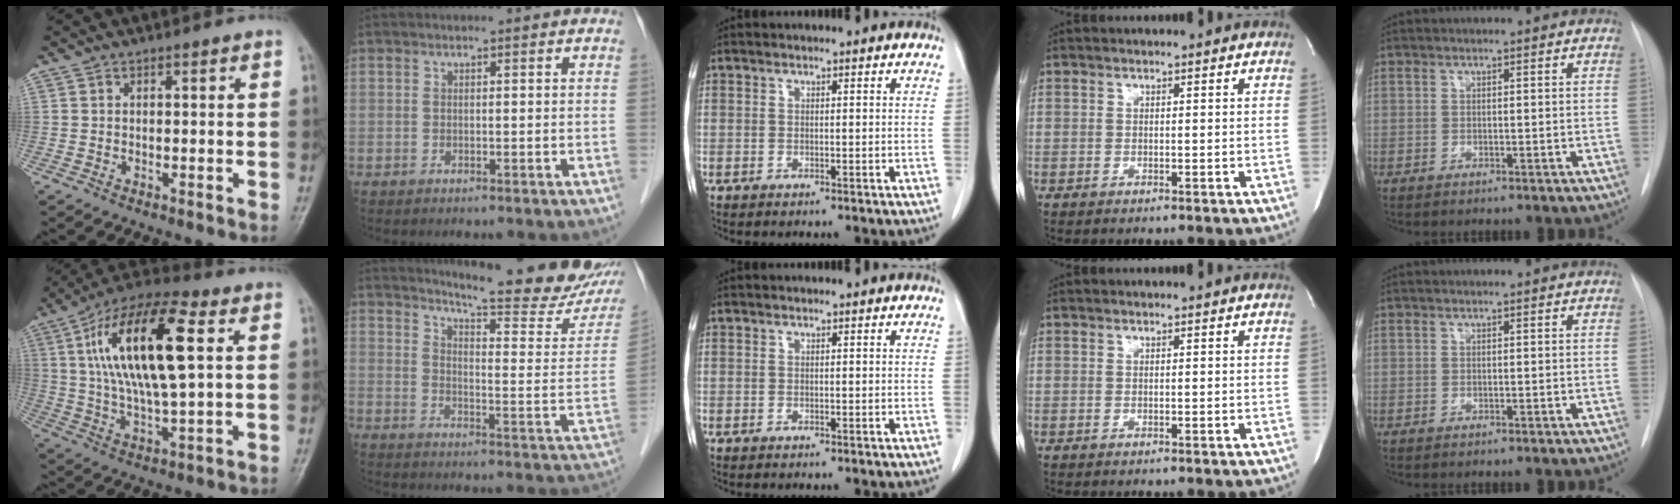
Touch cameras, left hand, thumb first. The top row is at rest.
{"thumb": {"total": 20.3, "force": [5.1, 6.9, 18.4], "torque": [-0.342, 0.010, 0.083]}, "index": {"total": 20.8, "force": [18.5, 1.3, 9.4], "torque": [-0.129, -0.081, 0.227]}}